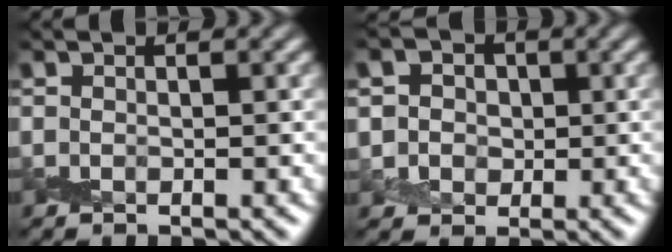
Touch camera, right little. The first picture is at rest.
{"total": 4.3, "force": [1.1, 3.8, 1.8], "torque": [-0.022, 0.014, 0.007]}